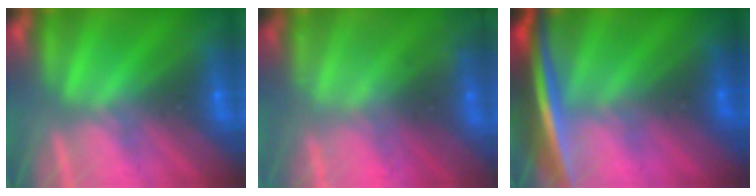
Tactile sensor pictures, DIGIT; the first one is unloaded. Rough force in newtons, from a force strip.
{"total": 2.1}
{"total": 7.2}